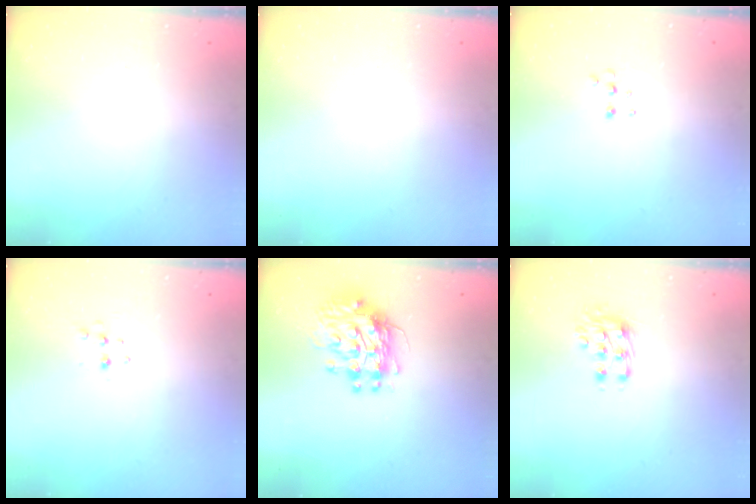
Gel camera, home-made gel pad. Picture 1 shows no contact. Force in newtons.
{"total": 0.0}
{"total": 4.0, "press": 4.0, "slide": 0.8}
{"total": 3.8, "press": 3.7, "slide": 0.7}
{"total": 11.0, "press": 10.9, "slide": 1.0}
{"total": 7.8, "press": 7.7, "slide": 0.8}